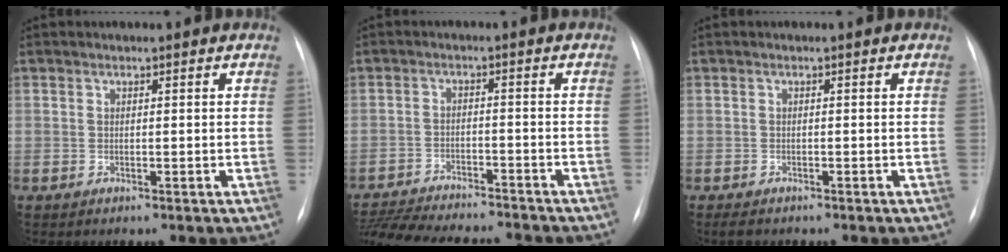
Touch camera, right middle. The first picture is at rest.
{"total": 17.6, "force": [-16.1, 2.5, 6.6], "torque": [-0.156, -0.021, -0.236]}
{"total": 1.6, "force": [-1.4, 0.6, 0.7], "torque": [-0.011, -0.003, -0.017]}